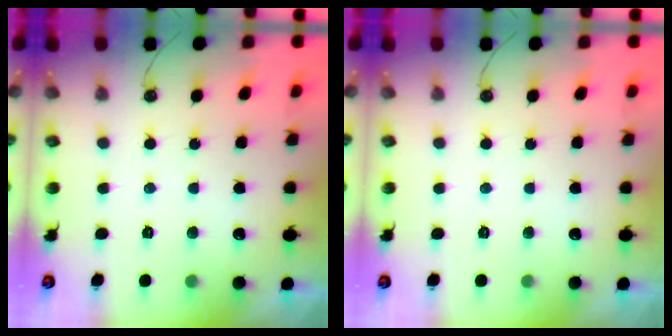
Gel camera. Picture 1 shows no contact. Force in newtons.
{"total": 0.0}